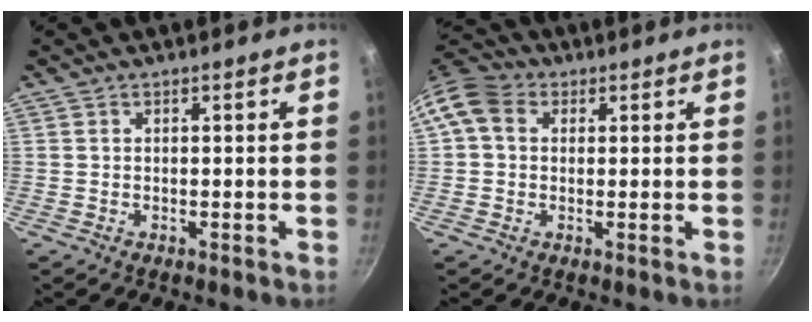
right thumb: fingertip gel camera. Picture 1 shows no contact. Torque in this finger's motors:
{"motor_torque": [0.41, 1.54, 0.57, -0.59, 0.22]}